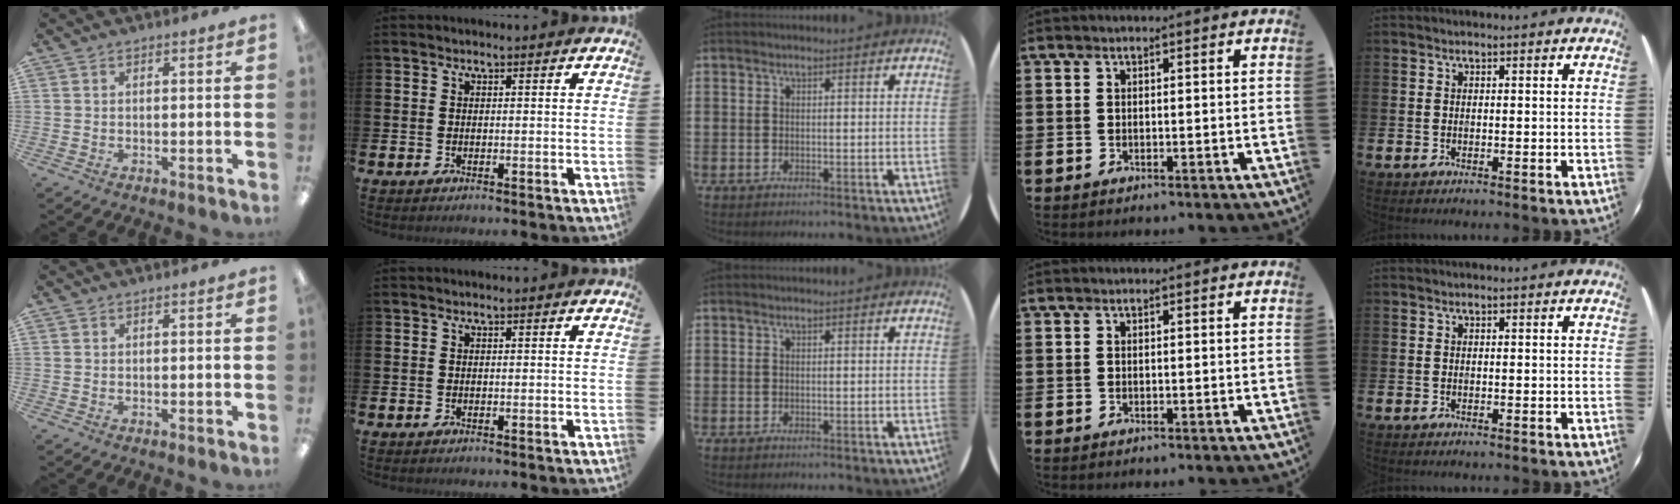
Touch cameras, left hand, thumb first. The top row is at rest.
{}